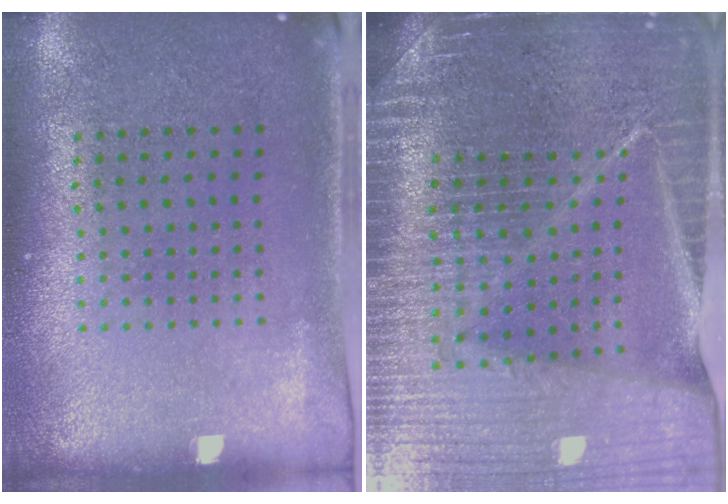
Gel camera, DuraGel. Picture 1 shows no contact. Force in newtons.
{"total": 5.7, "press": 5.1, "slide": 2.4}